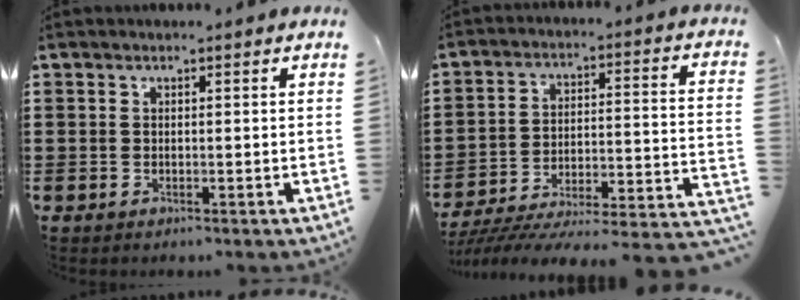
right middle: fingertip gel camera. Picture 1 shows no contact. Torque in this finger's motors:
{"motor_torque": [0.77, -0.02, 0.70, 0.21]}